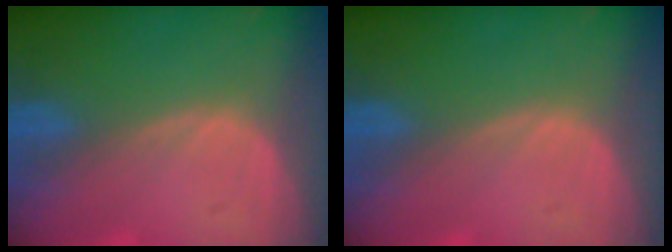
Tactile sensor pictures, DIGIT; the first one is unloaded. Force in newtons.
{"total": 0.0}